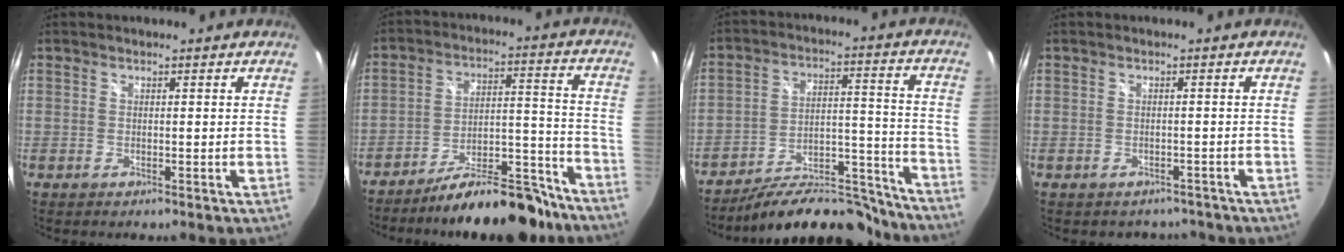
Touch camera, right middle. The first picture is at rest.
{"total": 16.4, "force": [-13.8, 4.5, 7.5], "torque": [-0.110, 0.027, -0.195]}
{"total": 18.3, "force": [-16.7, 4.9, 5.6], "torque": [-0.077, 0.036, -0.233]}
{"total": 4.3, "force": [-3.3, 2.5, 0.7], "torque": [-0.007, 0.005, -0.036]}